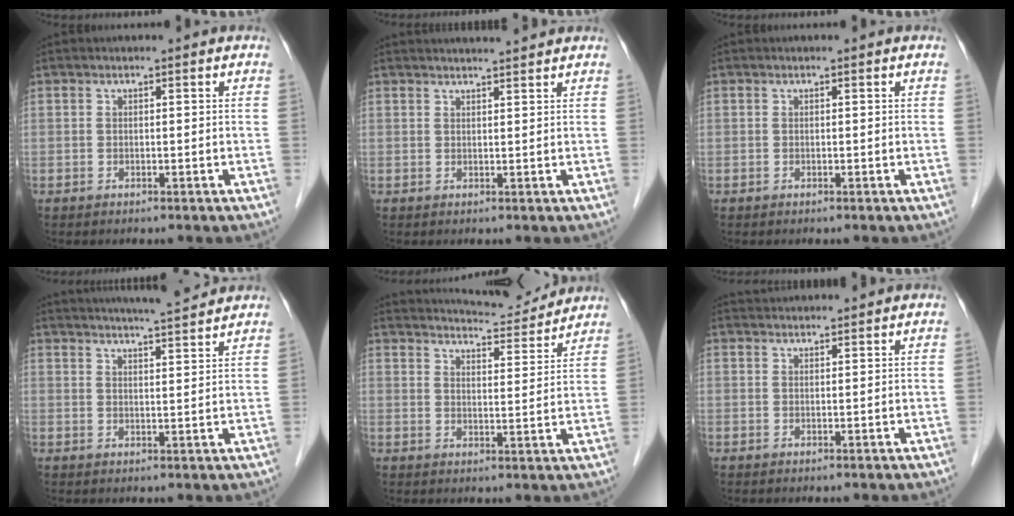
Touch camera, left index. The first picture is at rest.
{"total": 5.6, "force": [5.4, -0.3, 1.7], "torque": [-0.023, 0.023, 0.065]}
{"total": 0.0}
{"total": 11.0, "force": [10.2, -0.2, 4.2], "torque": [-0.072, 0.013, 0.136]}
{"total": 11.7, "force": [11.3, 0.9, 2.6], "torque": [-0.046, 0.005, 0.153]}
{"total": 4.3, "force": [4.3, -0.1, 0.6], "torque": [-0.012, 0.034, 0.066]}